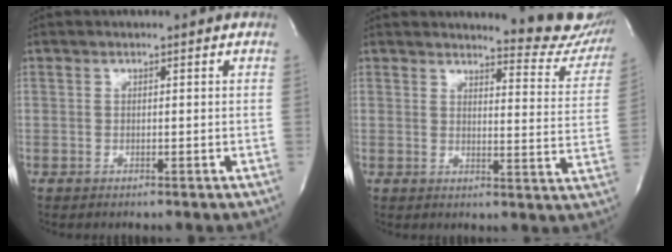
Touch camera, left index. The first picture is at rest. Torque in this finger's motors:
{"motor_torque": [0.05, -0.28, 0.28, 0.05]}